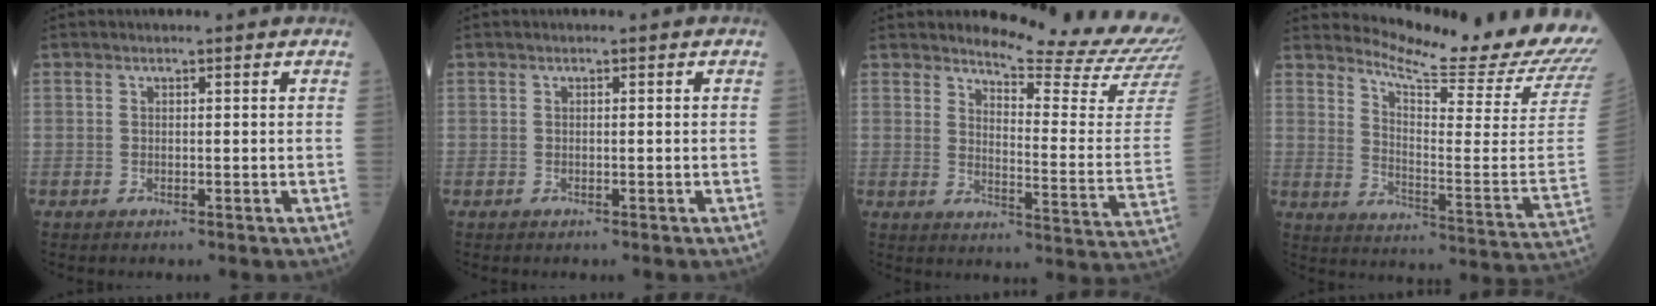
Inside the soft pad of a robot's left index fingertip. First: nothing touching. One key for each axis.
{"total": 0.0}
{"total": 16.5, "fx": 15.8, "fy": -0.8, "fz": 4.5, "tx": -0.068, "ty": -0.134, "tz": 0.178}
{"total": 20.1, "fx": 19.1, "fy": -1.3, "fz": 5.9, "tx": -0.114, "ty": -0.138, "tz": 0.242}